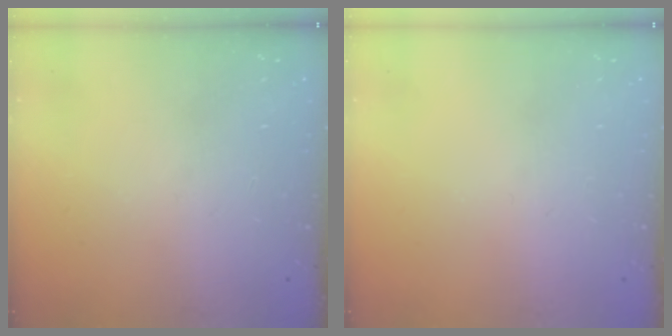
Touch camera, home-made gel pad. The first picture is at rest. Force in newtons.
{"total": 0.0}